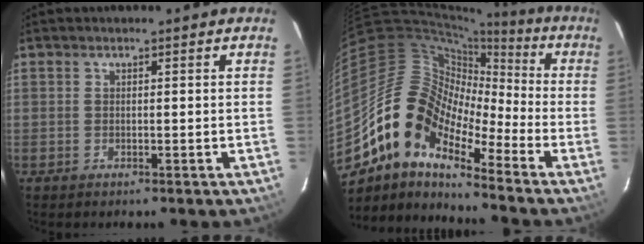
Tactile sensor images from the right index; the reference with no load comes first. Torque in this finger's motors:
{"motor_torque": [0.67, -0.59, 0.85, 0.11]}